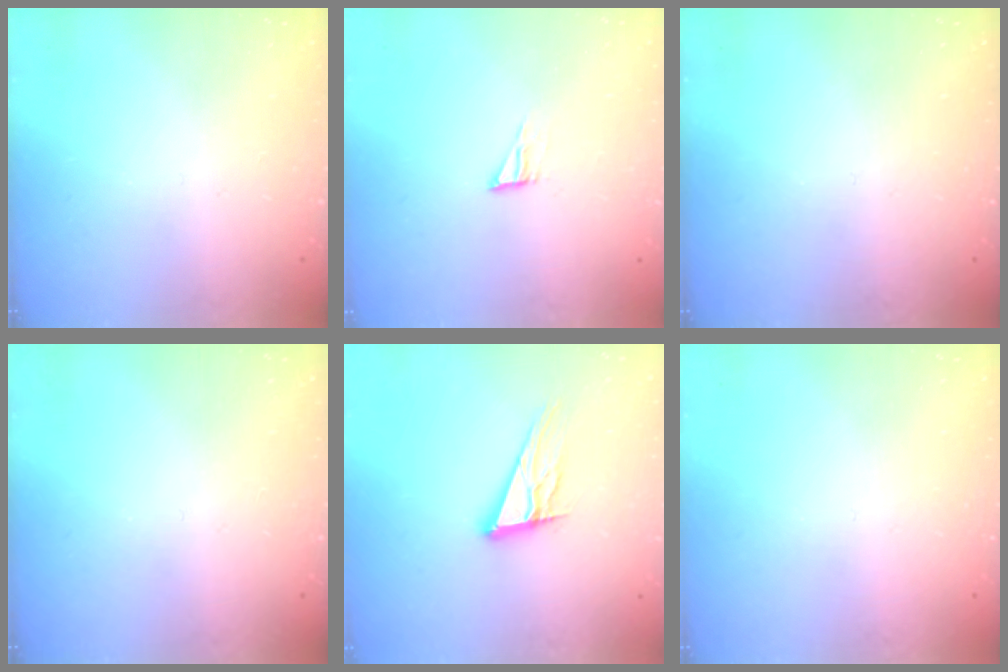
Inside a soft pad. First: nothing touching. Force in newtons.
{"total": 4.3, "press": 4.3, "slide": 0.3}
{"total": 0.0}
{"total": 0.0}
{"total": 13.0, "press": 12.7, "slide": 2.8}
{"total": 0.0}